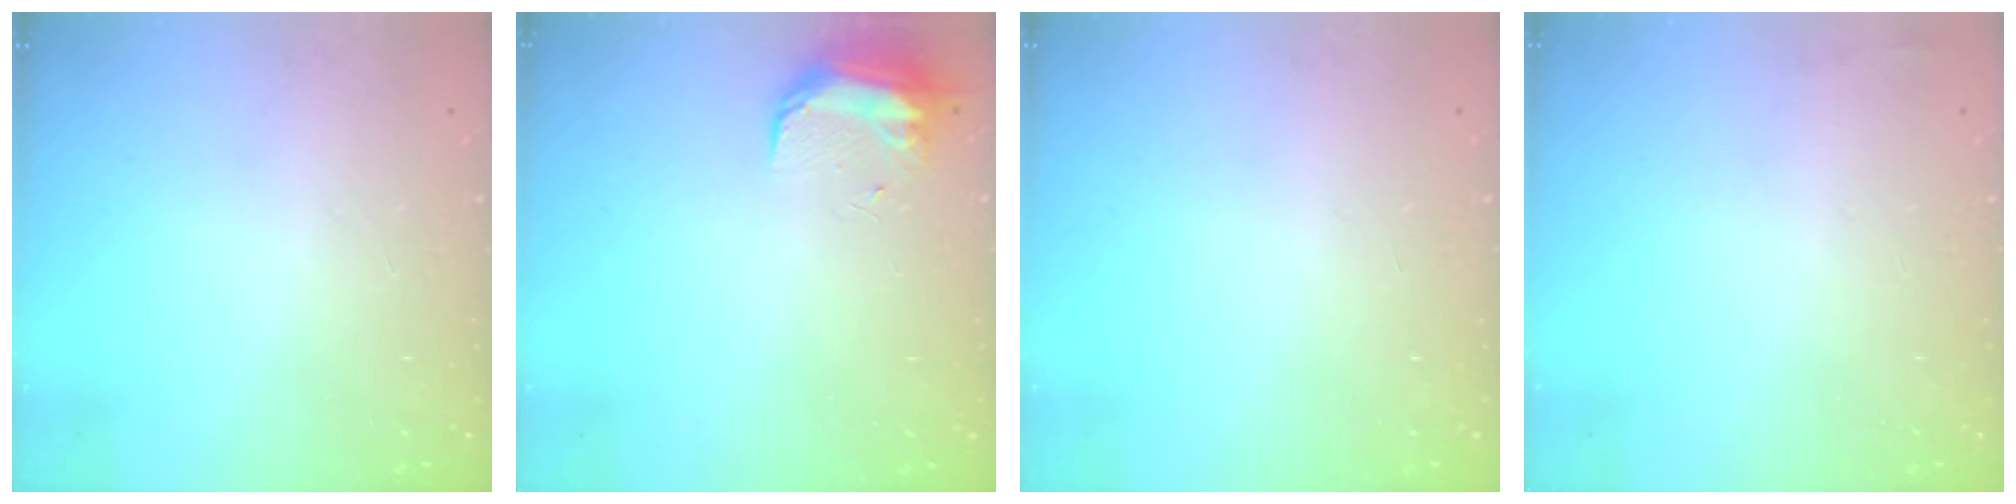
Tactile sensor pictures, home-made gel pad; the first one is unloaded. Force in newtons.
{"total": 8.9, "press": 8.9, "slide": 0.8}
{"total": 0.0}
{"total": 2.9, "press": 2.4, "slide": 1.6}